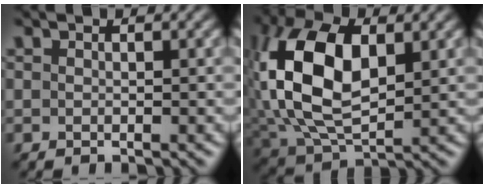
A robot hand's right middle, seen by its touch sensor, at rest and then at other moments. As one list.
[{"total": 11.9, "force": [1.6, 6.9, 9.6], "torque": [-0.215, 0.010, 0.028]}]